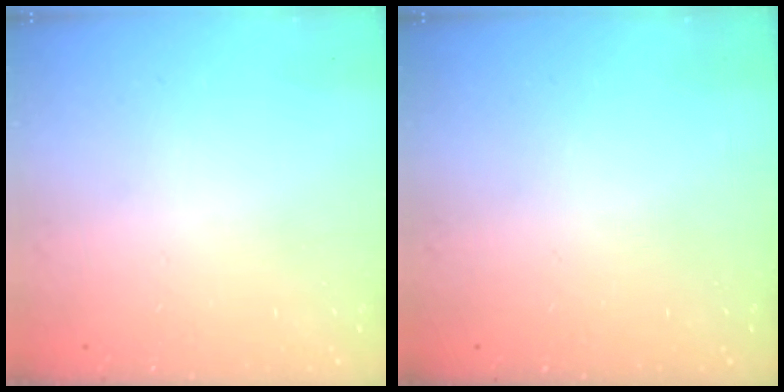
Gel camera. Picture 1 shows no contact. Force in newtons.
{"total": 0.0}